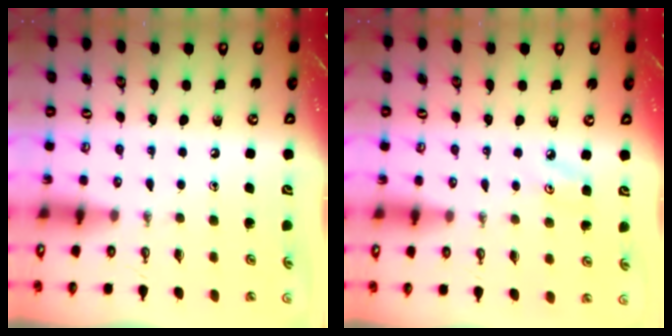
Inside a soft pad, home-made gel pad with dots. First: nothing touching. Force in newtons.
{"total": 4.7, "press": 4.7, "slide": 0.5}